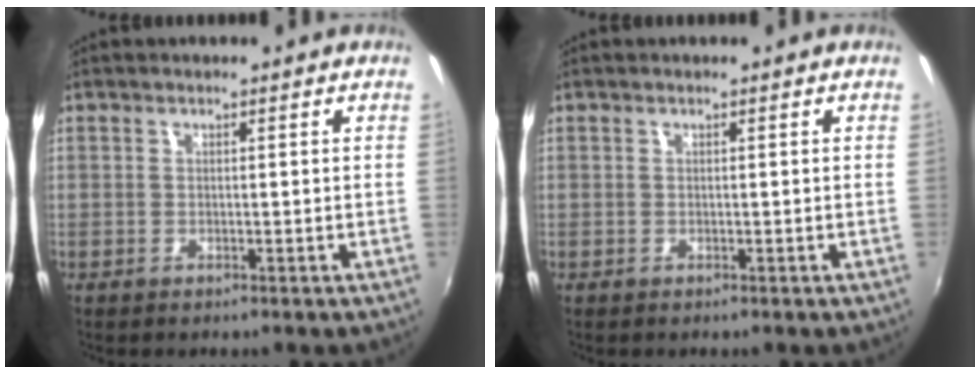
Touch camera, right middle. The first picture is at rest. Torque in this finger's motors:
{"motor_torque": [0.06, -0.02, 0.02, 0.00]}